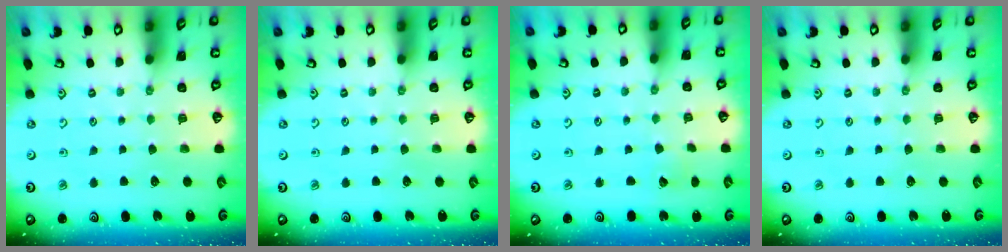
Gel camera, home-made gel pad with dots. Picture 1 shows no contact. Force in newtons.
{"total": 0.0}
{"total": 2.8, "press": 2.8, "slide": 0.2}
{"total": 0.0}